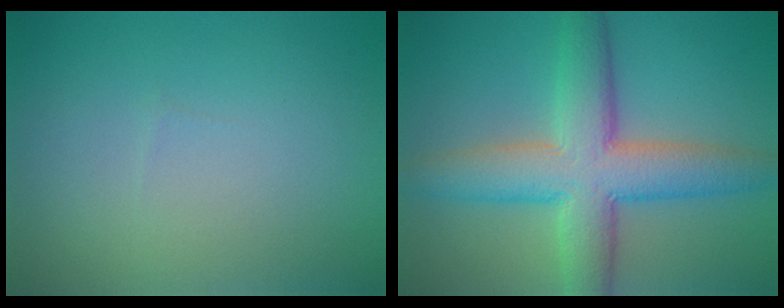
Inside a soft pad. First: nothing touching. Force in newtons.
{"total": 8.4, "press": 8.4, "slide": 0.3}